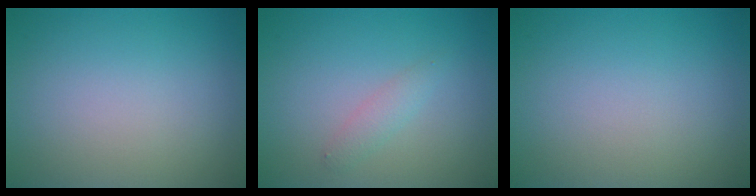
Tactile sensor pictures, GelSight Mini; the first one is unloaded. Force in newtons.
{"total": 1.3, "press": 1.3, "slide": 0.0}
{"total": 0.0}